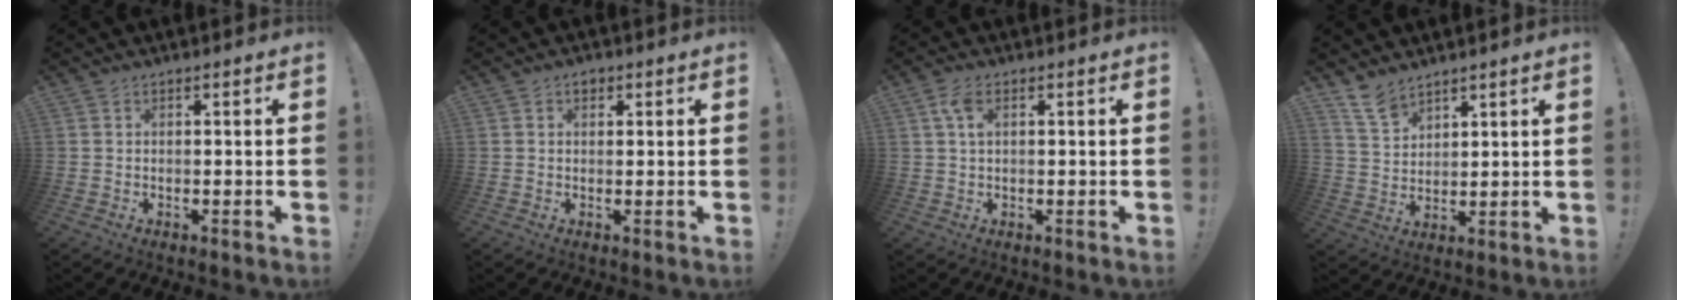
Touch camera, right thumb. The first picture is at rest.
{"total": 2.0, "force": [1.2, 1.3, 1.0], "torque": [-0.005, -0.003, 0.019]}
{"total": 4.1, "force": [1.5, 2.0, 3.3], "torque": [-0.068, 0.000, 0.024]}
{"total": 8.3, "force": [6.9, 4.0, 2.4], "torque": [-0.059, -0.041, 0.136]}